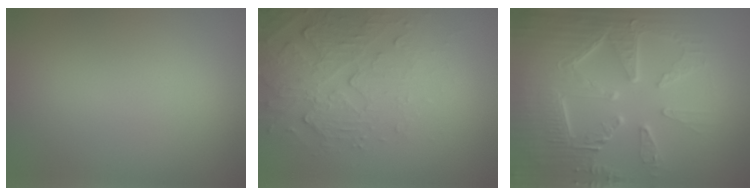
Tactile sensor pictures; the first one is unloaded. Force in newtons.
{"total": 5.5, "press": 3.5, "slide": 4.2}
{"total": 9.1, "press": 6.5, "slide": 6.3}